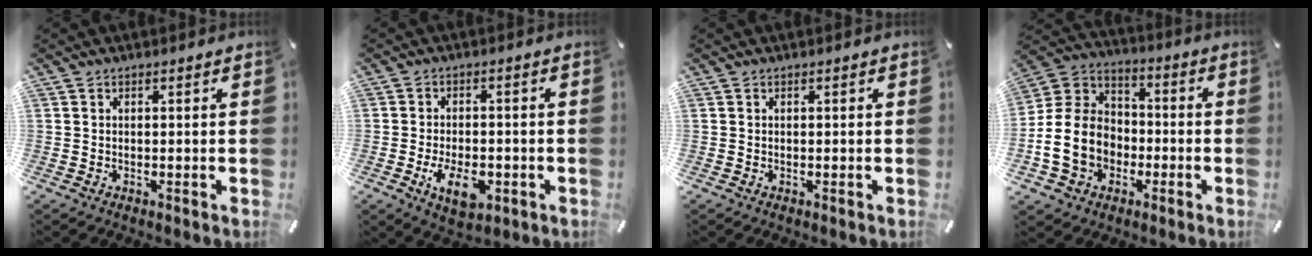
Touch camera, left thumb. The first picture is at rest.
{"total": 8.1, "force": [-2.8, 4.8, 6.0], "torque": [-0.115, -0.002, -0.054]}
{"total": 0.0}
{"total": 14.2, "force": [-3.8, 12.0, 6.7], "torque": [-0.160, 0.020, -0.071]}